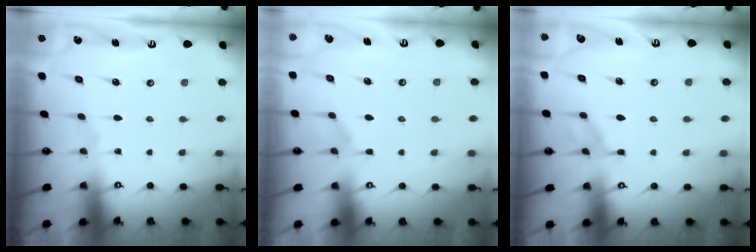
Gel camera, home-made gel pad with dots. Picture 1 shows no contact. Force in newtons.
{"total": 2.4, "press": 2.2, "slide": 1.1}
{"total": 5.8, "press": 5.8, "slide": 0.8}